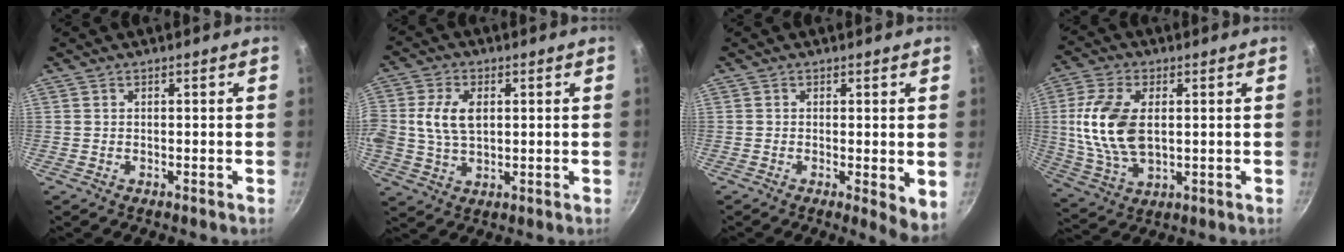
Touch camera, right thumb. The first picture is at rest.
{"total": 8.5, "force": [1.3, 5.5, 6.4], "torque": [-0.116, 0.003, 0.021]}
{"total": 4.7, "force": [-0.3, 1.5, 4.4], "torque": [-0.056, -0.013, -0.004]}
{"total": 14.0, "force": [1.5, 8.0, 11.4], "torque": [-0.220, -0.004, 0.031]}